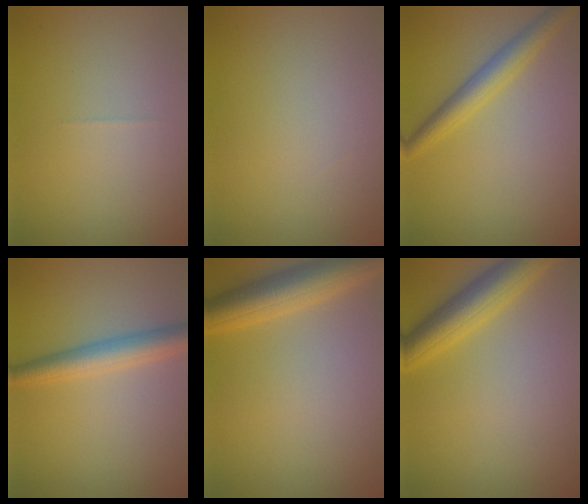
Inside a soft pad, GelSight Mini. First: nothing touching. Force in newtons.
{"total": 0.0}
{"total": 3.1, "press": 3.1, "slide": 0.1}
{"total": 3.4, "press": 3.4, "slide": 0.0}
{"total": 5.7, "press": 5.6, "slide": 0.2}
{"total": 5.0, "press": 5.0, "slide": 0.2}